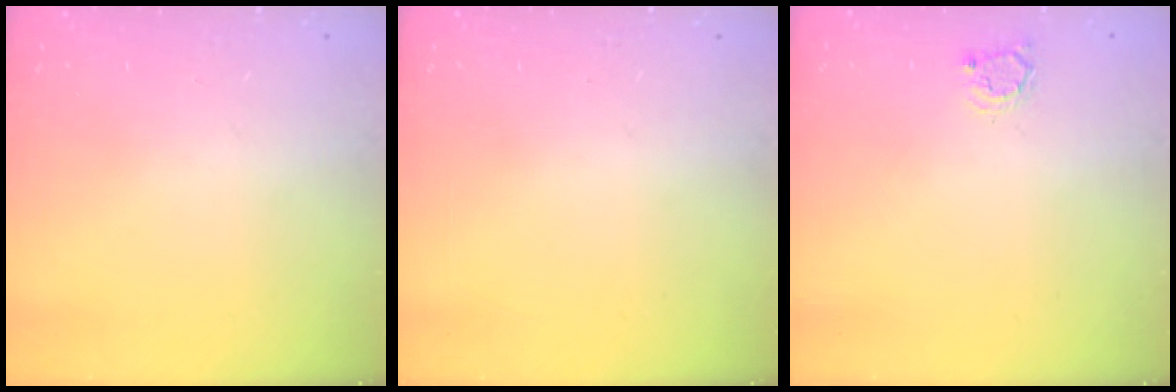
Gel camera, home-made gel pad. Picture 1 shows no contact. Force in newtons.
{"total": 0.0}
{"total": 2.8, "press": 2.8, "slide": 0.5}